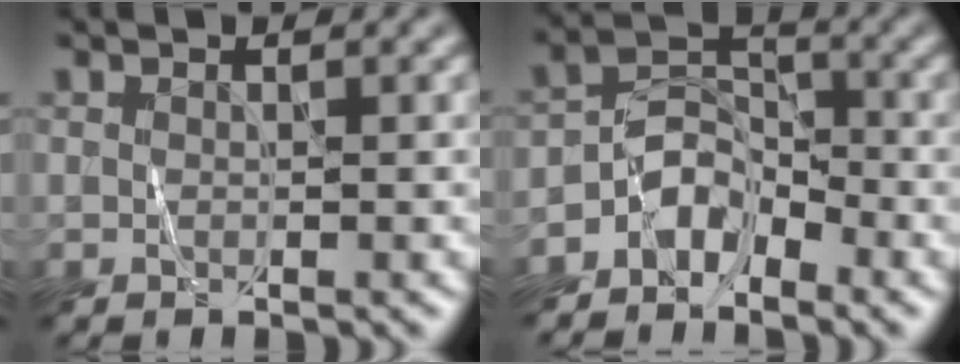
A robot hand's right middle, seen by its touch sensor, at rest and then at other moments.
{"total": 3.4, "force": [-2.8, 1.6, 1.0], "torque": [-0.014, 0.011, -0.058]}